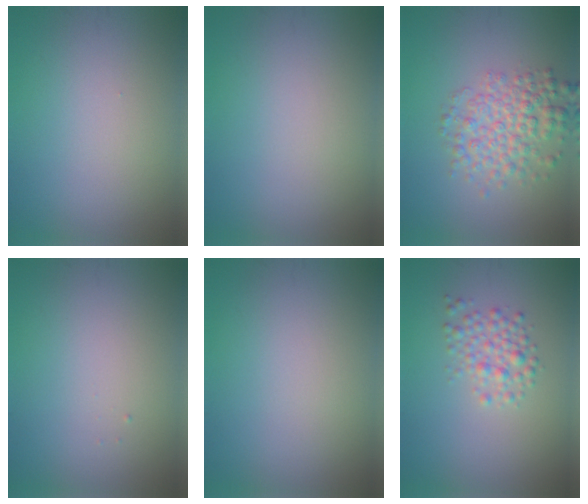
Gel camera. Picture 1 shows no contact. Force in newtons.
{"total": 0.0}
{"total": 4.8, "press": 4.8, "slide": 0.1}
{"total": 0.0}
{"total": 0.0}
{"total": 2.5, "press": 2.5, "slide": 0.1}